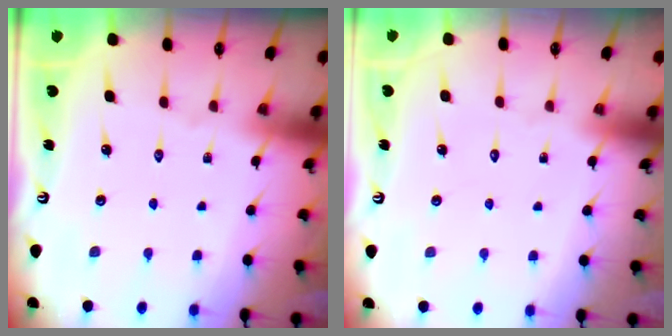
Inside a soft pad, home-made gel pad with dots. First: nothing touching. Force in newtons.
{"total": 1.6, "press": 1.6, "slide": 0.1}